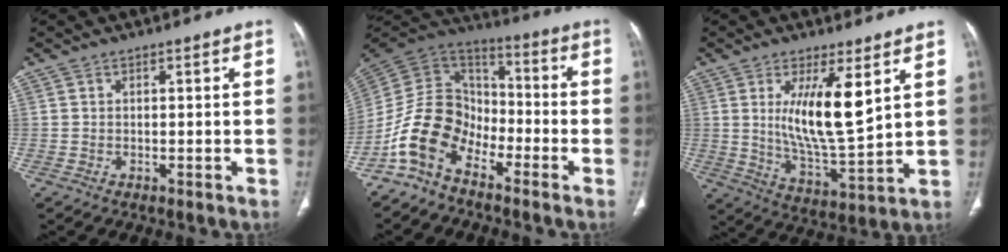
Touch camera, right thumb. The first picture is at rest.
{"total": 13.2, "force": [-7.8, 8.5, 6.5], "torque": [-0.108, 0.078, -0.171]}
{"total": 13.6, "force": [4.4, 3.8, 12.3], "torque": [-0.208, -0.047, 0.087]}